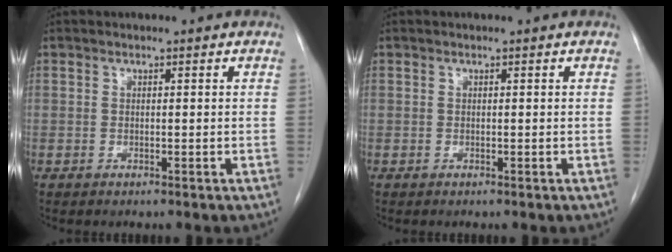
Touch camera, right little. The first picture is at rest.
{"total": 0.0}